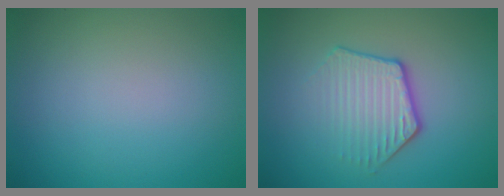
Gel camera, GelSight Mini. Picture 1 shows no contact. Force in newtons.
{"total": 3.7, "press": 3.1, "slide": 2.1}